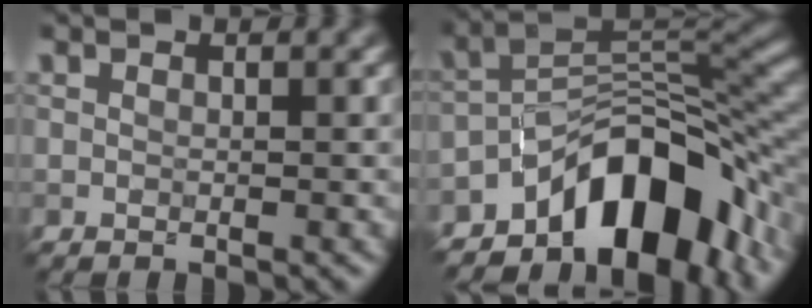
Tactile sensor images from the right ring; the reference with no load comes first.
{"total": 10.7, "force": [-6.8, 4.7, 6.7], "torque": [-0.071, 0.010, -0.120]}